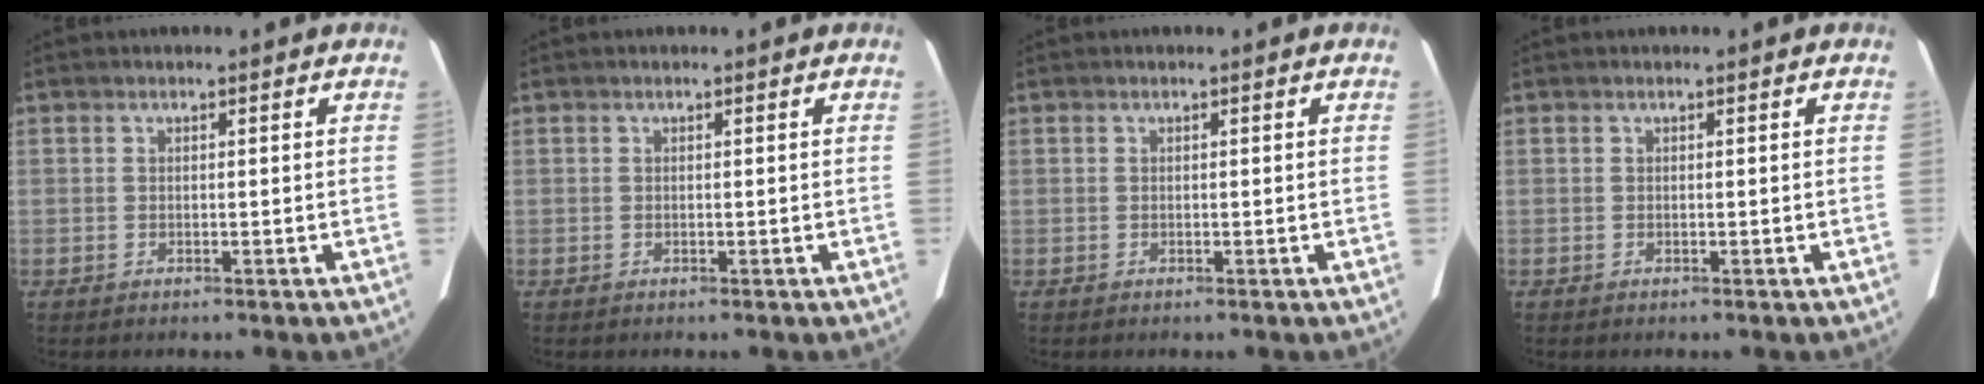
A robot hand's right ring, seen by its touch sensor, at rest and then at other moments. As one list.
[{"total": 0.0}, {"total": 0.0}, {"total": 0.0}]